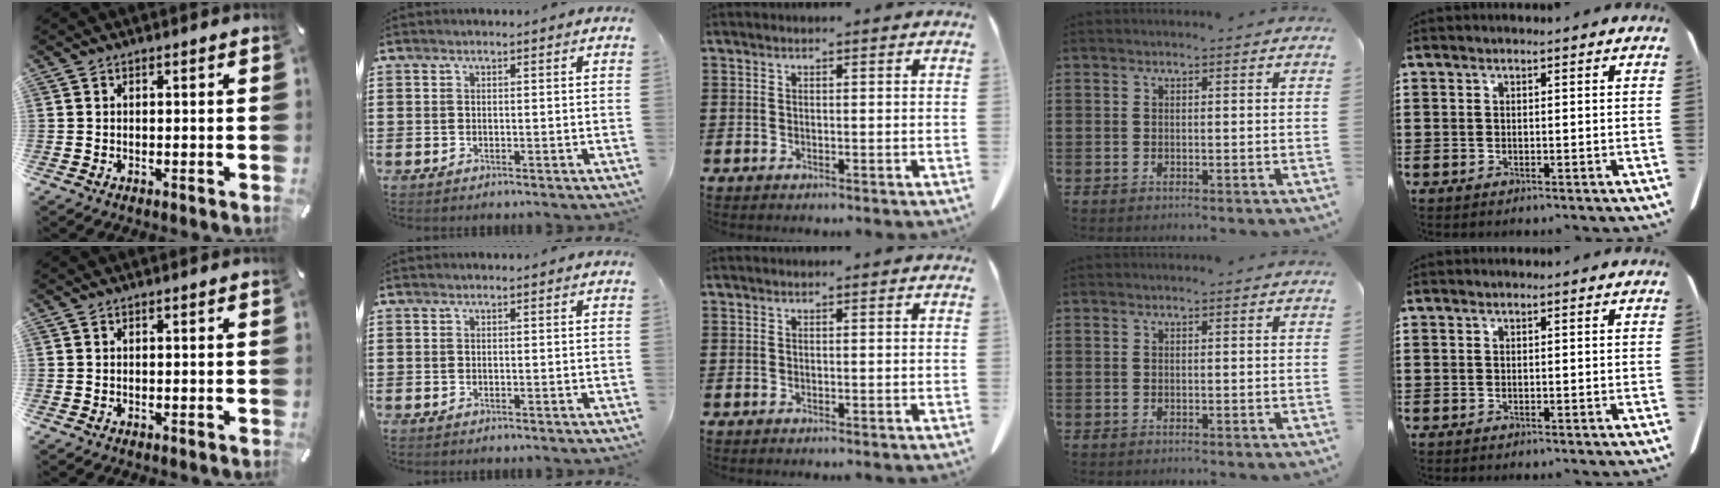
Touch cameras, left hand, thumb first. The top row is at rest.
{}